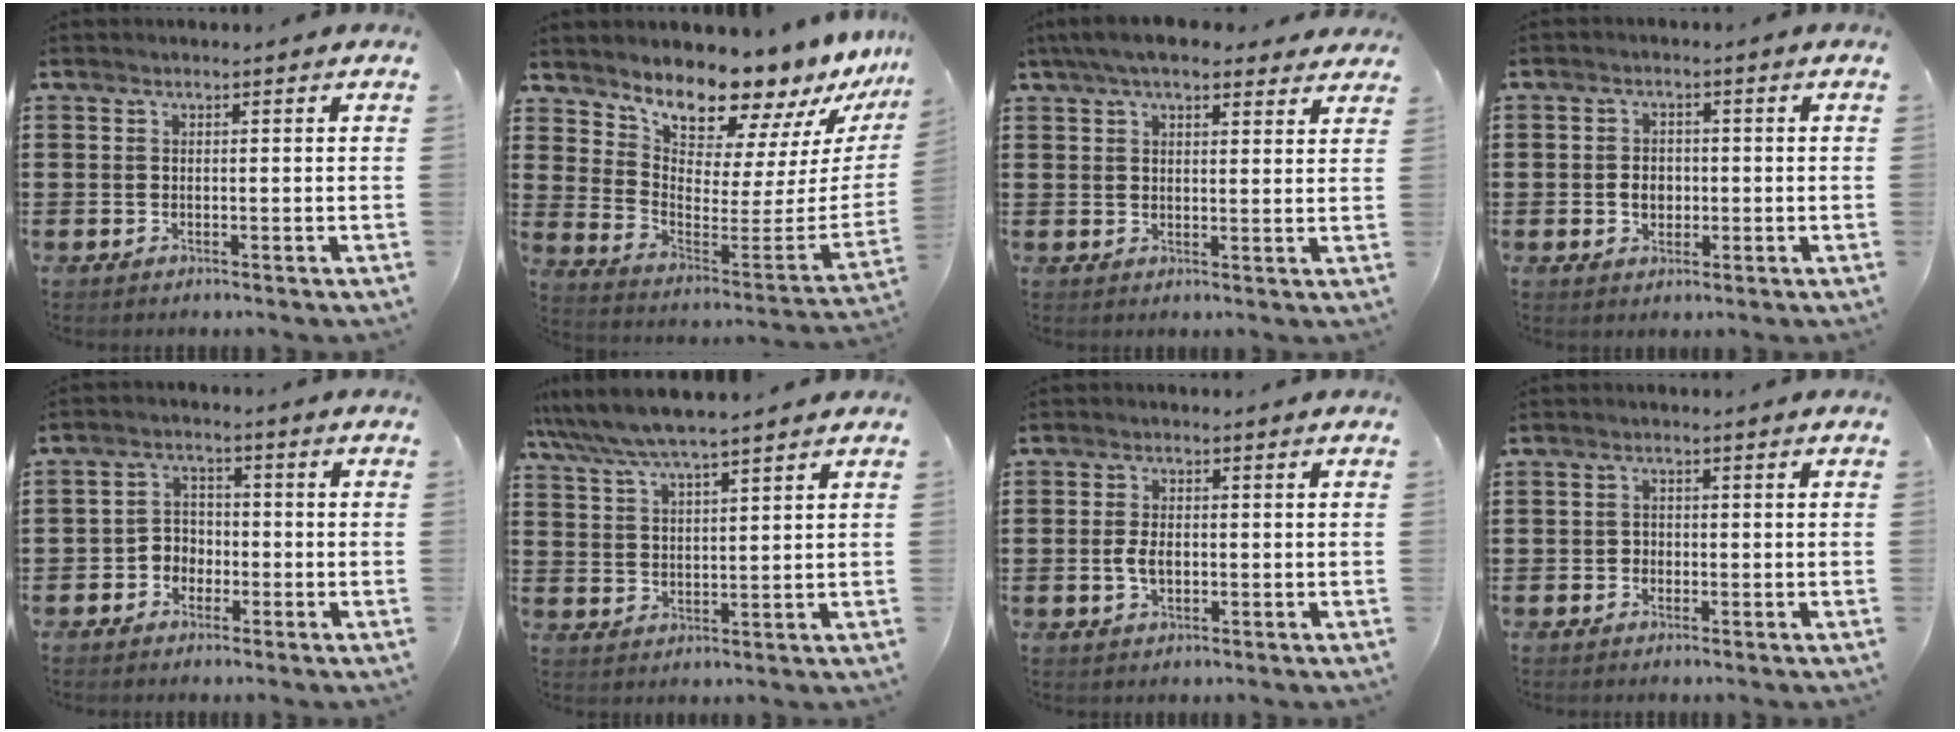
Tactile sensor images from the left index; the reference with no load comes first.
{"total": 10.5, "force": [10.2, 1.9, 1.8], "torque": [-0.053, -0.106, 0.176]}
{"total": 6.3, "force": [5.1, 1.6, 3.3], "torque": [-0.077, -0.001, 0.094]}
{"total": 3.0, "force": [-0.3, 2.3, 1.9], "torque": [-0.033, 0.002, -0.010]}
{"total": 3.4, "force": [-2.0, 2.6, 0.8], "torque": [-0.026, 0.008, -0.045]}
{"total": 6.0, "force": [5.3, 0.4, 2.7], "torque": [-0.070, -0.018, 0.094]}
{"total": 3.3, "force": [-0.3, 1.8, 2.8], "torque": [-0.068, -0.001, -0.011]}
{"total": 1.1, "force": [-0.4, 0.9, 0.3], "torque": [-0.010, 0.003, -0.011]}